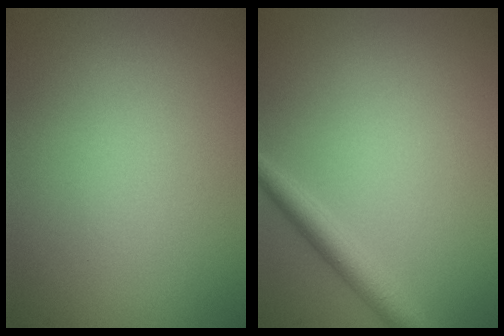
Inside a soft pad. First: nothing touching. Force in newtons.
{"total": 2.6, "press": 2.6, "slide": 0.1}